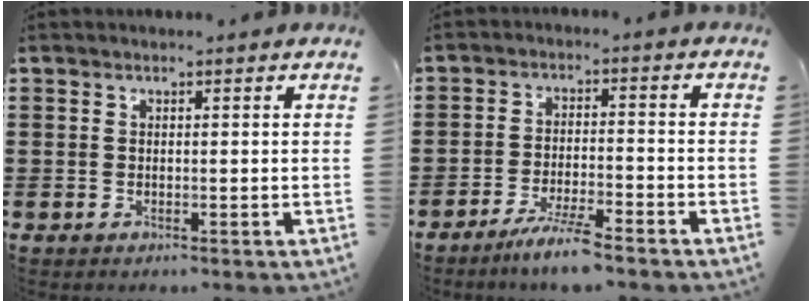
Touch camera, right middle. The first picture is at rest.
{"total": 4.9, "force": [-4.1, 0.0, 2.7], "torque": [-0.056, -0.009, -0.076]}